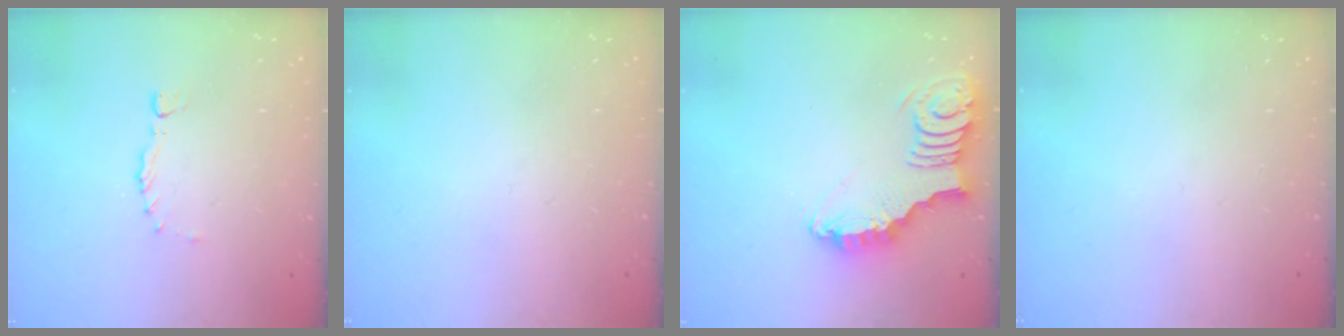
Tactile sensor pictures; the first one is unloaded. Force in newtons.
{"total": 0.0}
{"total": 4.3, "press": 4.2, "slide": 0.4}
{"total": 0.0}